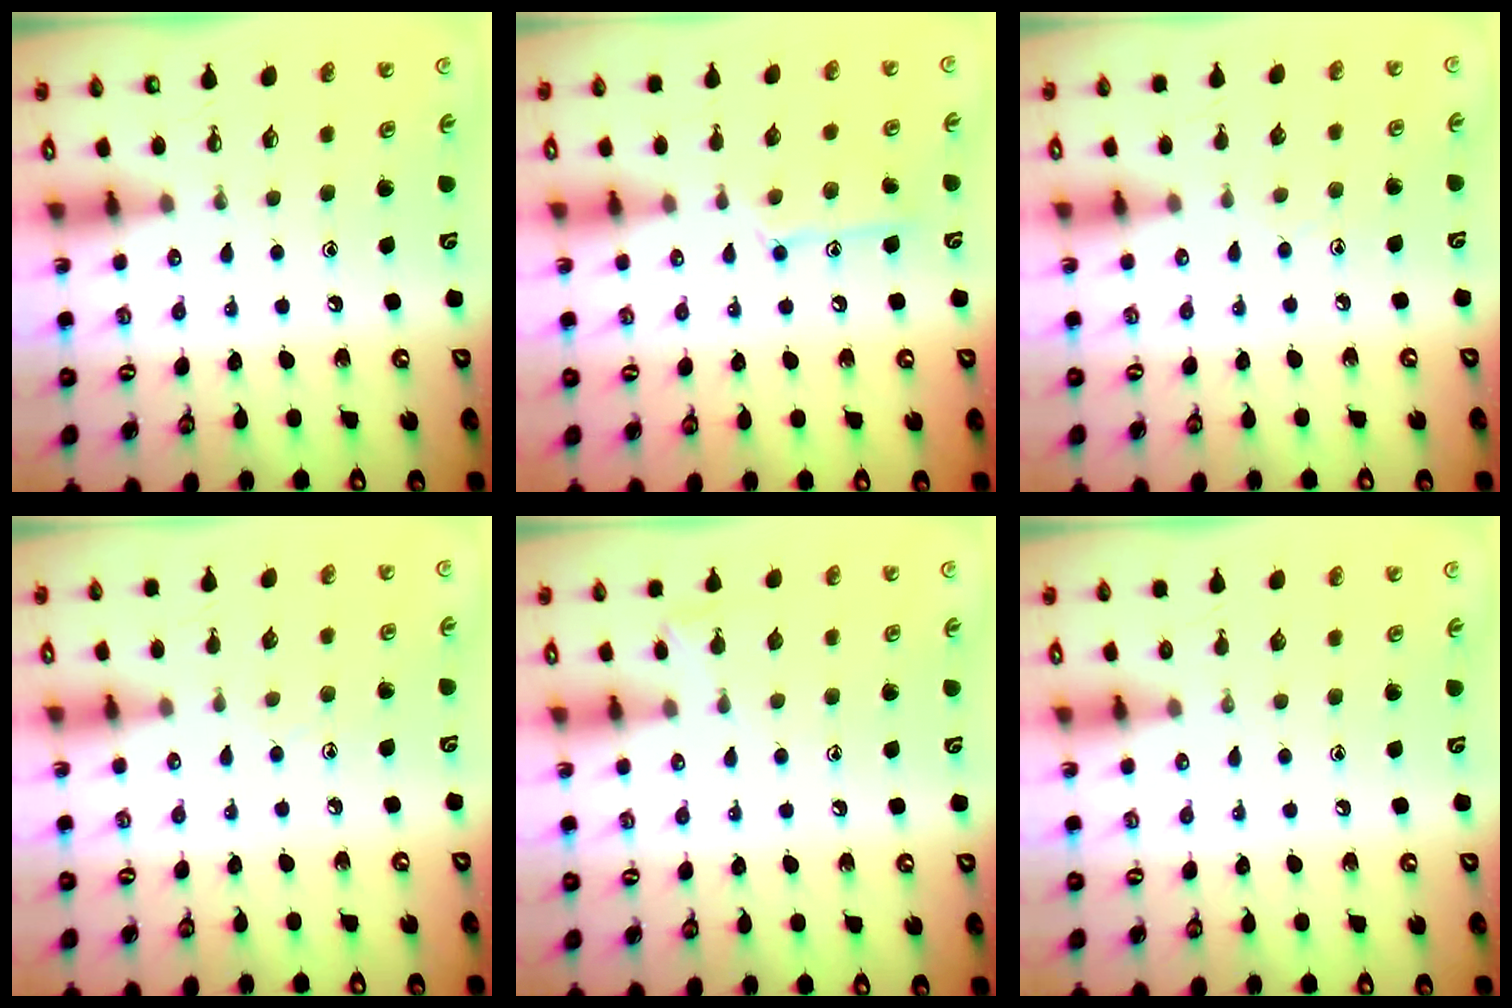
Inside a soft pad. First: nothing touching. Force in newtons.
{"total": 11.2, "press": 11.2, "slide": 0.6}
{"total": 2.9, "press": 2.8, "slide": 0.2}
{"total": 2.9, "press": 2.8, "slide": 0.2}
{"total": 5.5, "press": 5.4, "slide": 0.6}
{"total": 0.0}